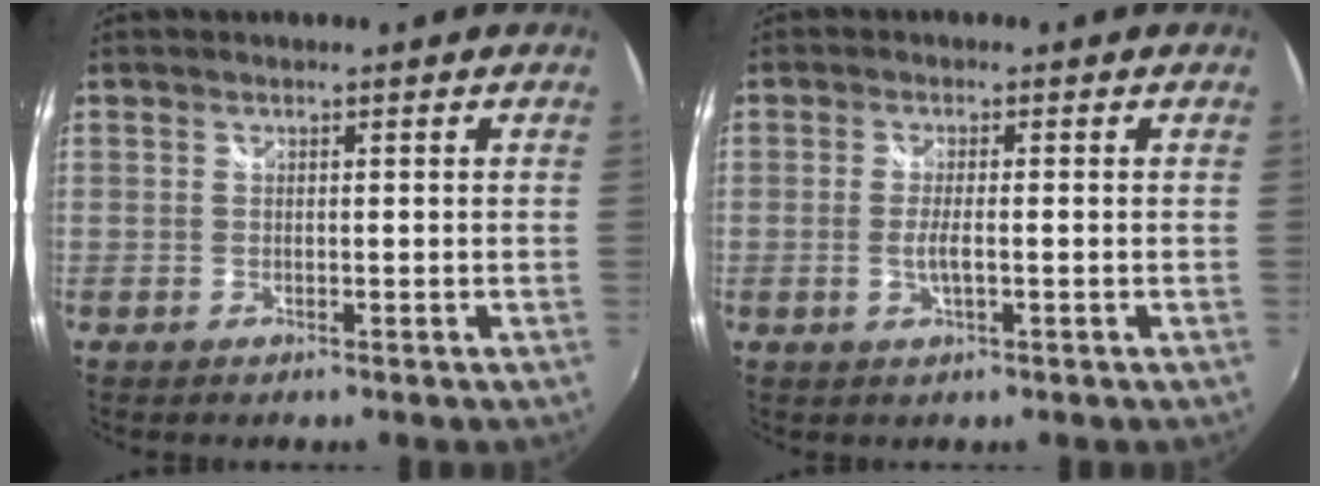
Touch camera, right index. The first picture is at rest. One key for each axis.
{"total": 2.7, "fx": -0.7, "fy": 0.3, "fz": 2.6, "tx": -0.052, "ty": -0.004, "tz": -0.012}